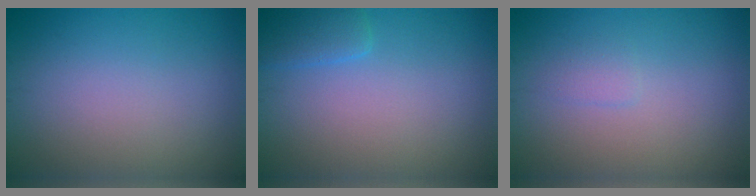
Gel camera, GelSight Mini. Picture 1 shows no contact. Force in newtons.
{"total": 1.9, "press": 1.8, "slide": 0.3}
{"total": 0.9, "press": 0.9, "slide": 0.1}